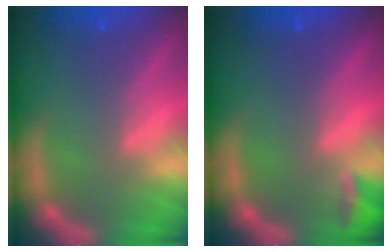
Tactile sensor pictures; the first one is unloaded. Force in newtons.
{"total": 1.9}